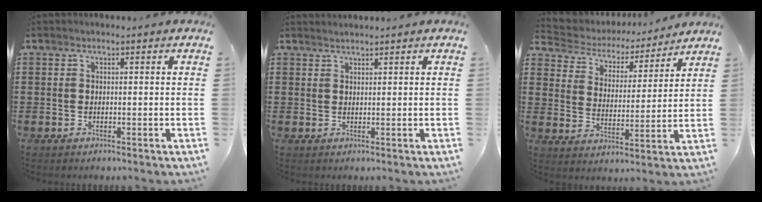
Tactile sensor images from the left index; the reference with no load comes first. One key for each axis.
{"total": 0.8, "fx": 0.8, "fy": -0.2, "fz": 0.0, "tx": -0.002, "ty": -0.003, "tz": 0.016}
{"total": 4.1, "fx": 4.0, "fy": 0.8, "fz": 0.4, "tx": -0.036, "ty": -0.032, "tz": 0.061}